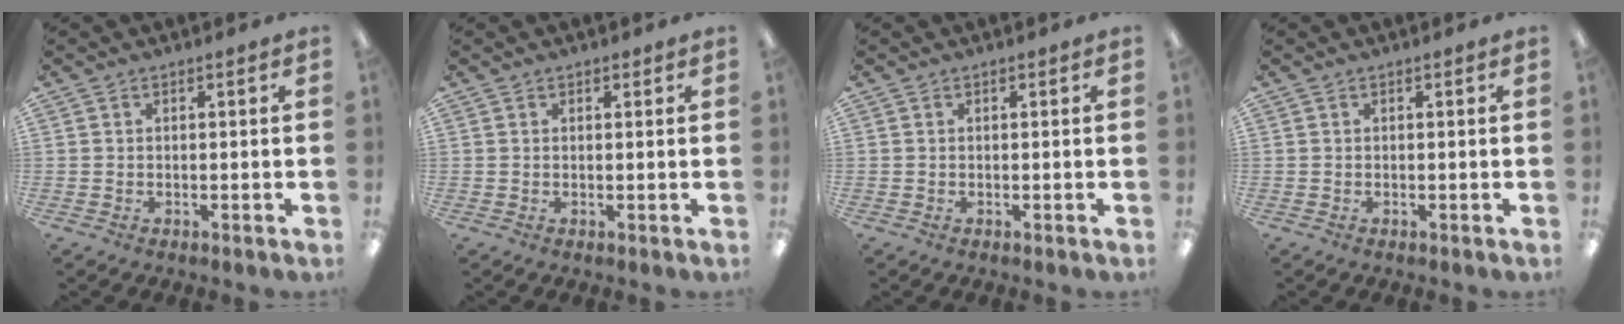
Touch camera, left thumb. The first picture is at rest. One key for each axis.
{"total": 0.7, "fx": 0.5, "fy": 0.4, "fz": 0.2, "tx": 0.005, "ty": -0.001, "tz": 0.007}
{"total": 0.0}
{"total": 0.0}